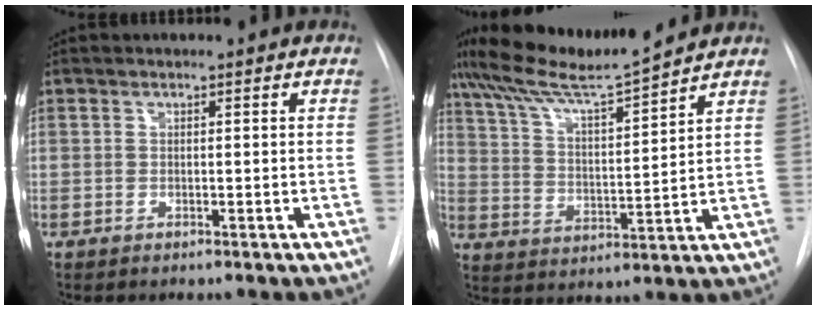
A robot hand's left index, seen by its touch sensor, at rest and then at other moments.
{"total": 12.3, "force": [11.2, -0.7, 5.2], "torque": [-0.102, 0.005, 0.198]}